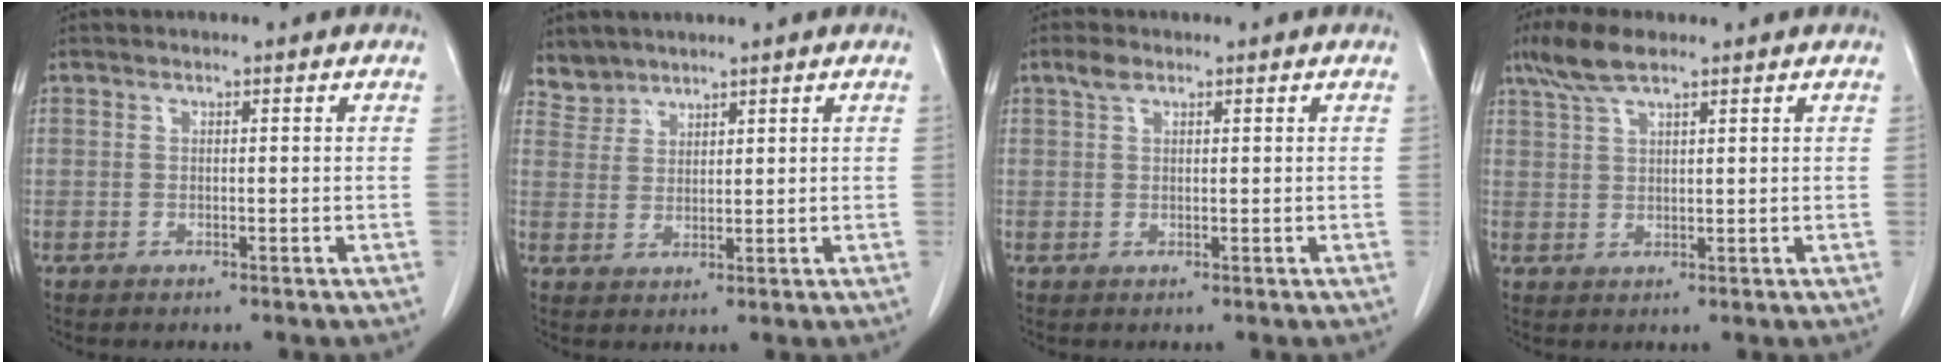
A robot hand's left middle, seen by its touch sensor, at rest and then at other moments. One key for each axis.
{"total": 3.2, "fx": 2.9, "fy": 1.1, "fz": -0.7, "tx": 0.018, "ty": 0.006, "tz": 0.059}
{"total": 1.2, "fx": 0.8, "fy": 0.5, "fz": 0.7, "tx": -0.017, "ty": 0.010, "tz": 0.017}
{"total": 5.7, "fx": 4.2, "fy": 1.2, "fz": 3.7, "tx": -0.085, "ty": 0.016, "tz": 0.082}